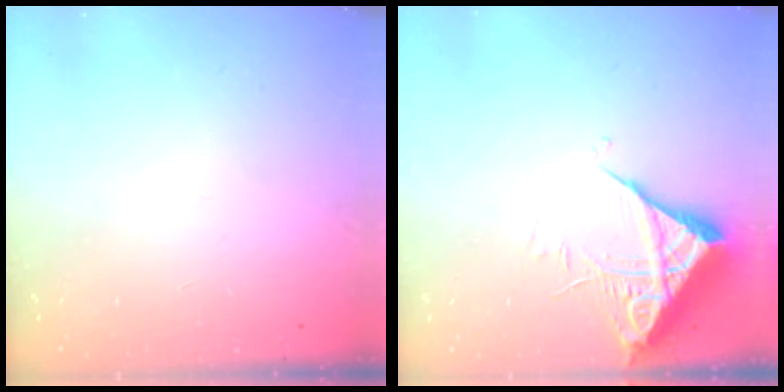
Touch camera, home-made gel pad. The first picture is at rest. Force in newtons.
{"total": 7.0, "press": 7.0, "slide": 0.6}